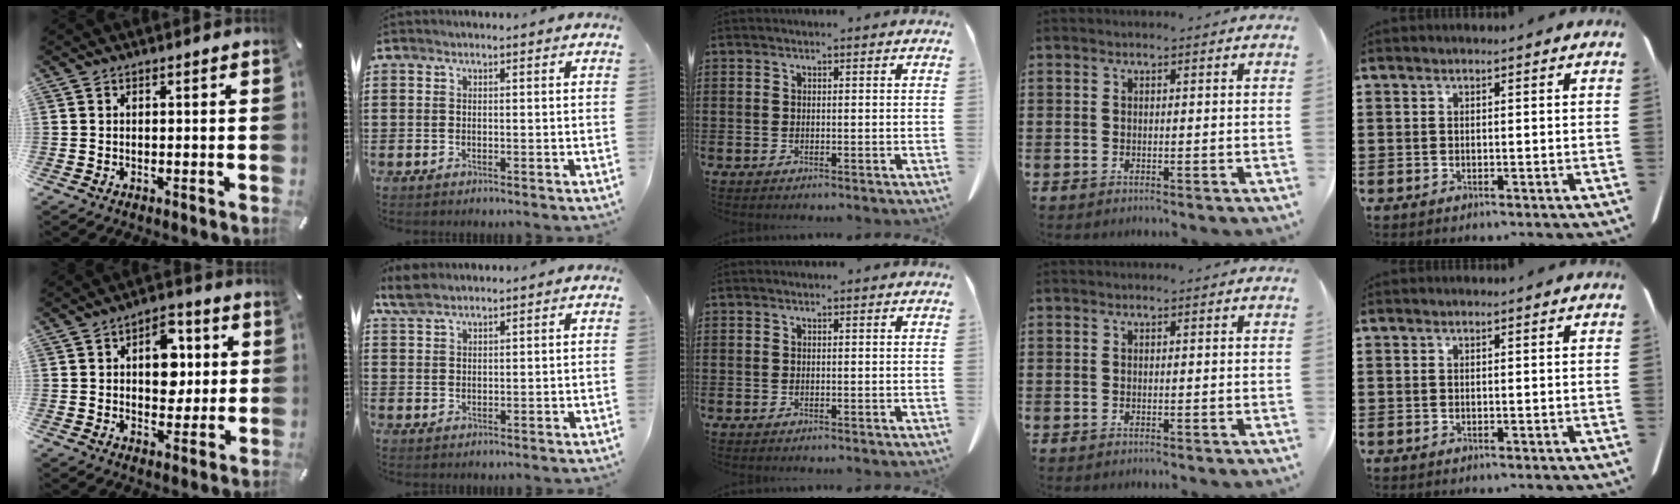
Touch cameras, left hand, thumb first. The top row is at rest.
{"thumb": {"total": 9.9, "force": [1.9, 7.0, 6.7], "torque": [-0.075, -0.005, 0.026]}, "index": {"total": 3.7, "force": [2.7, 1.3, 2.1], "torque": [-0.048, 0.004, 0.052]}}